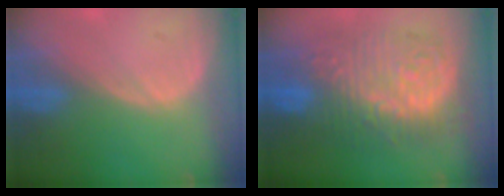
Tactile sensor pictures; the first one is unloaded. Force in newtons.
{"total": 13.0, "press": 13.0, "slide": 1.3}